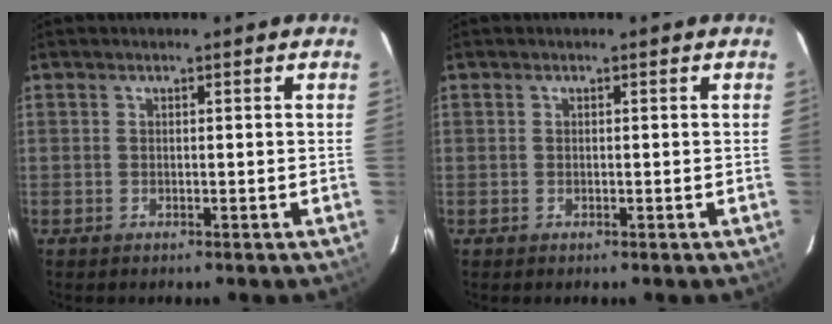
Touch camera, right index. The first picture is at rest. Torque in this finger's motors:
{"motor_torque": [-0.08, 0.19, -0.02, 0.00]}